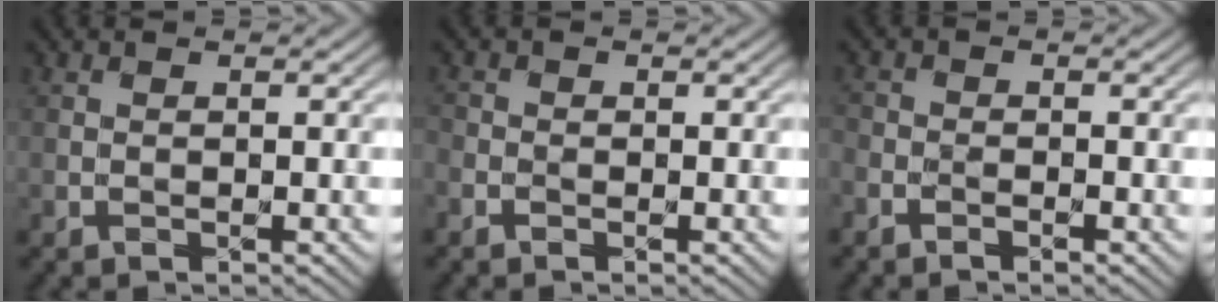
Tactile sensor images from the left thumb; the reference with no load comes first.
{"total": 1.2, "force": [-0.8, 1.0, 0.2], "torque": [-0.007, -0.007, -0.018]}
{"total": 1.6, "force": [-1.4, 0.8, 0.2], "torque": [0.003, -0.002, -0.028]}